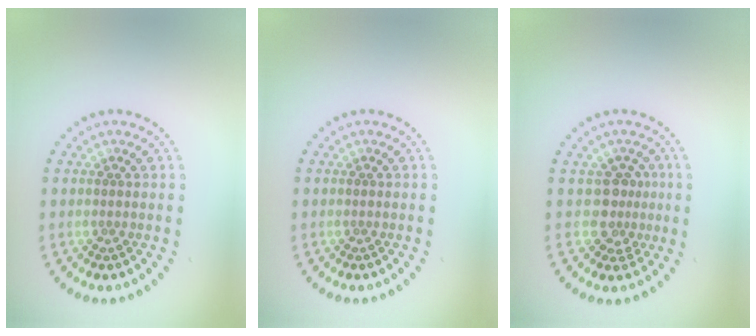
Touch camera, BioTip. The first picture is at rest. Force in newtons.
{"total": 0.0}
{"total": 2.5, "press": 1.8, "slide": 1.7}